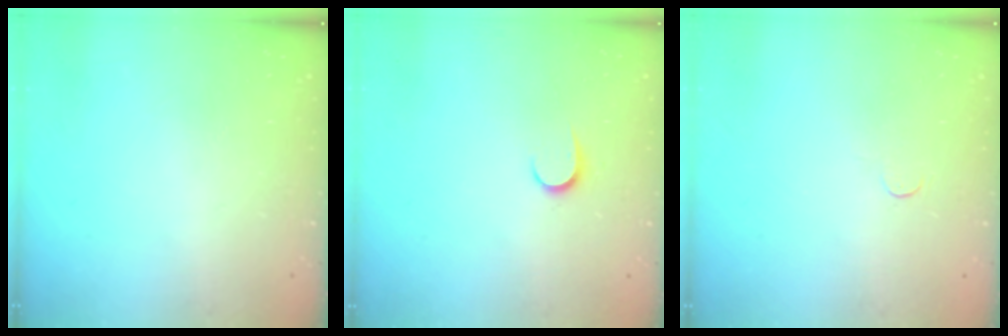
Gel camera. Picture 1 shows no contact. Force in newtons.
{"total": 5.1, "press": 5.1, "slide": 0.5}
{"total": 3.4, "press": 3.4, "slide": 0.4}